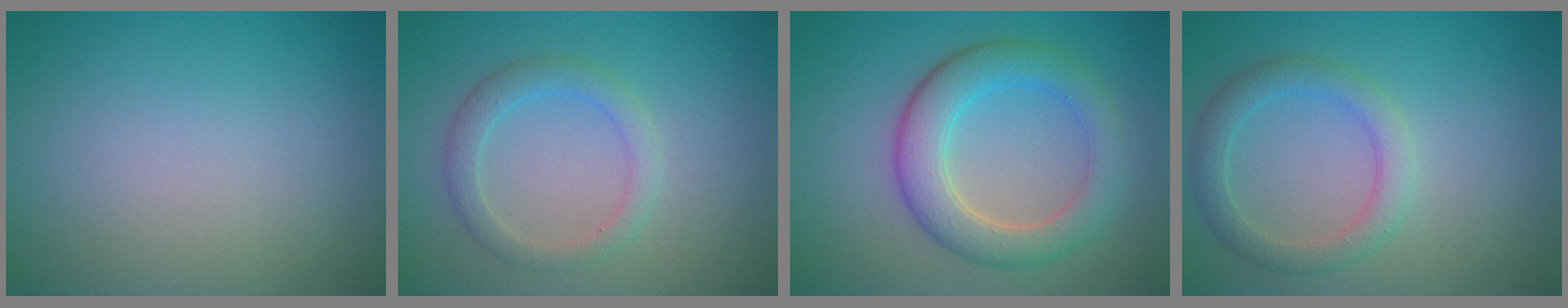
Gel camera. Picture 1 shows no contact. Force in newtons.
{"total": 2.4, "press": 2.4, "slide": 0.2}
{"total": 5.3, "press": 5.3, "slide": 0.2}
{"total": 3.0, "press": 3.0, "slide": 0.1}